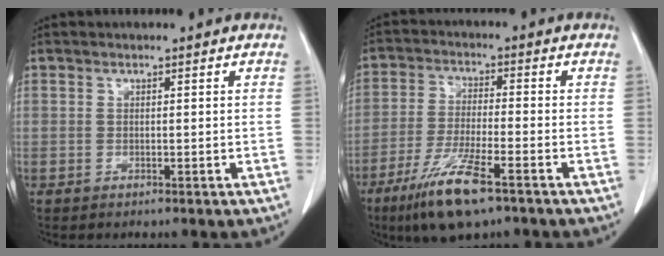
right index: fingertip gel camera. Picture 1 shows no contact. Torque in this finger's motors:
{"motor_torque": [0.97, -0.71, 0.37, 0.13]}